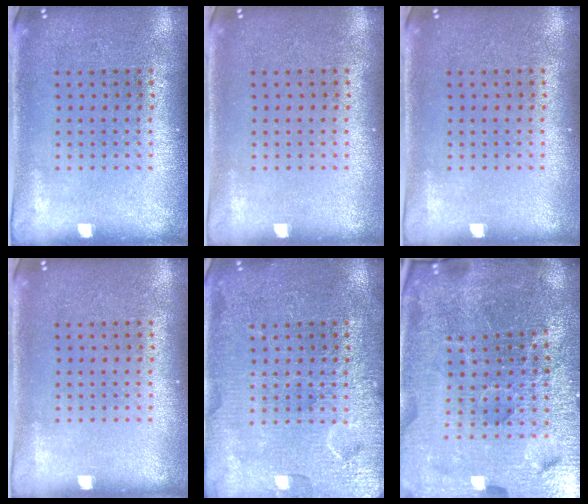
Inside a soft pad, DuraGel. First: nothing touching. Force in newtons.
{"total": 0.0}
{"total": 0.0}
{"total": 0.0}
{"total": 5.8, "press": 5.7, "slide": 0.8}
{"total": 5.8, "press": 5.3, "slide": 2.4}